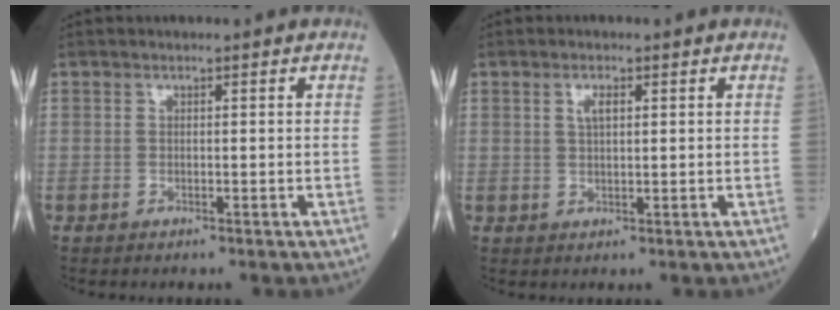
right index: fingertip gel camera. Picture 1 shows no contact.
{"total": 2.2, "force": [0.9, 0.7, 1.8], "torque": [-0.038, 0.002, 0.017]}